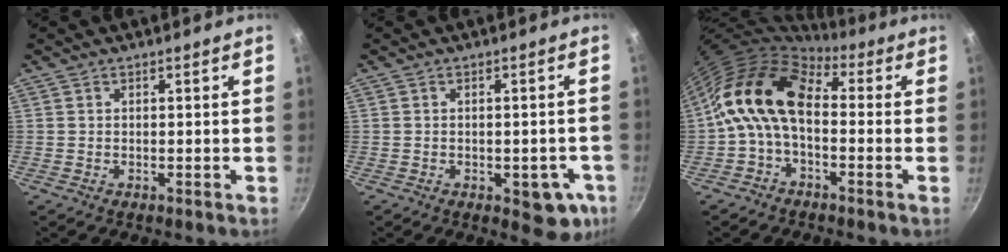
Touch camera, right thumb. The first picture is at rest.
{"total": 7.8, "force": [-2.6, 4.0, 6.2], "torque": [-0.039, 0.010, -0.027]}
{"total": 12.4, "force": [-0.3, 7.7, 9.7], "torque": [-0.154, 0.035, -0.026]}